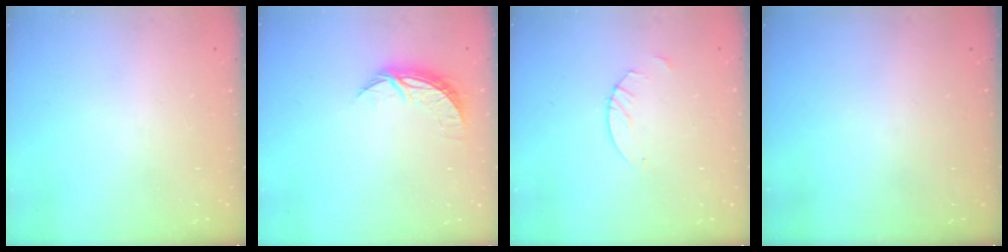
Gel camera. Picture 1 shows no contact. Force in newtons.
{"total": 6.8, "press": 6.8, "slide": 0.5}
{"total": 2.7, "press": 2.7, "slide": 0.2}
{"total": 0.0}